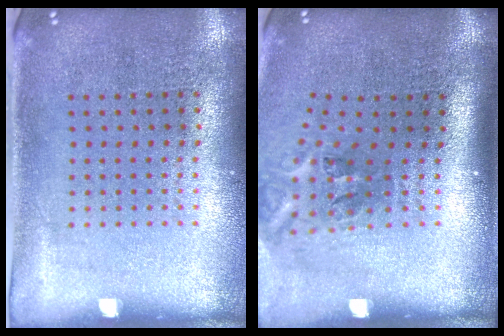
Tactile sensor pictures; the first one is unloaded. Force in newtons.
{"total": 2.3, "press": 1.3, "slide": 1.9}